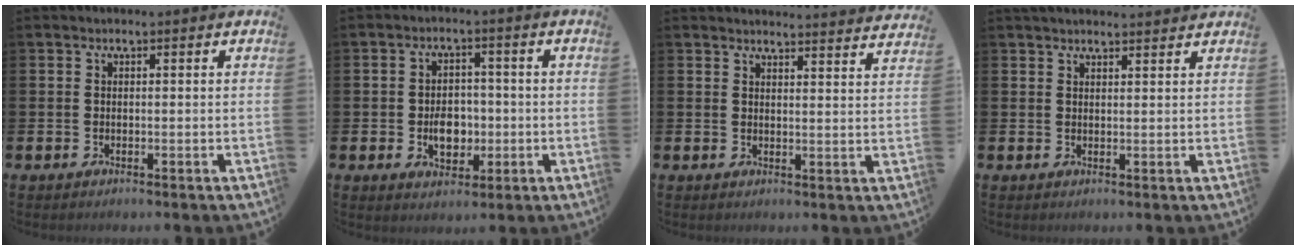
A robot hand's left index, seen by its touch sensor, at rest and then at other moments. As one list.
[{"total": 4.8, "force": [-0.8, 3.5, 3.2], "torque": [-0.046, 0.002, -0.021]}, {"total": 3.3, "force": [3.3, -0.3, -0.1], "torque": [0.006, -0.029, 0.057]}, {"total": 2.3, "force": [2.3, 0.3, 0.2], "torque": [0.002, -0.011, 0.039]}]